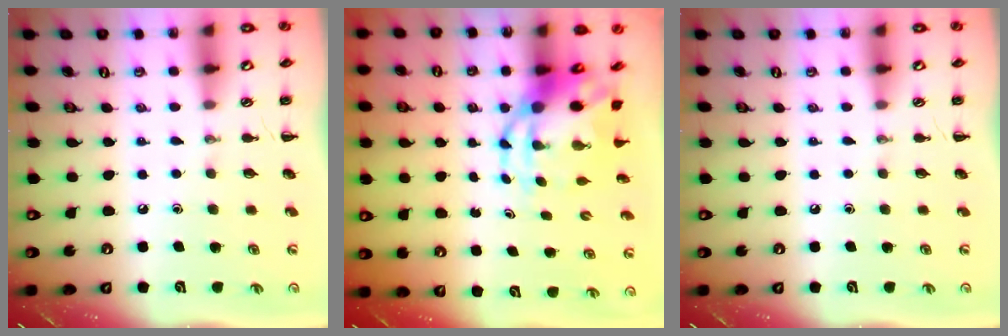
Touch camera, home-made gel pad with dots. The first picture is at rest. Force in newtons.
{"total": 7.5, "press": 7.2, "slide": 1.8}
{"total": 0.0}